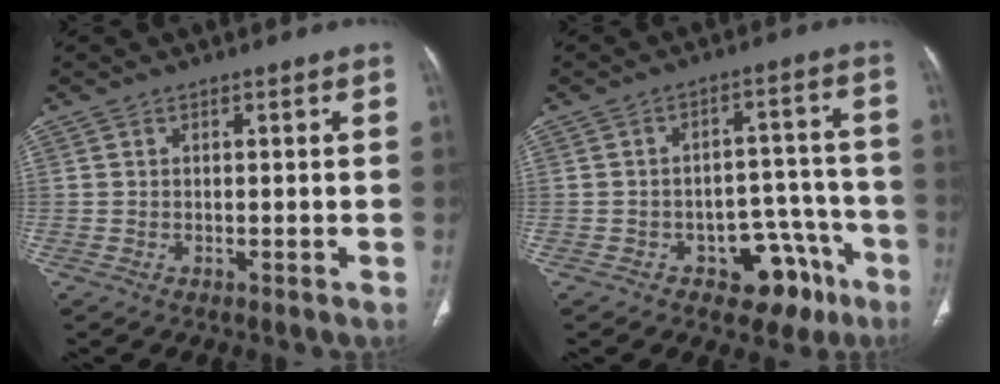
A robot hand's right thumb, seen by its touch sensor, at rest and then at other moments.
{"total": 11.0, "force": [-6.2, 6.9, 5.9], "torque": [-0.029, 0.059, -0.078]}